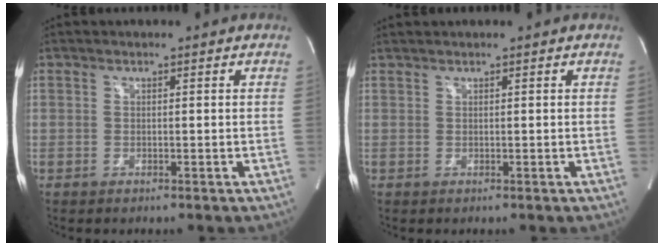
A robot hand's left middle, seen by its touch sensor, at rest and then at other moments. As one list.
[{"total": 0.9, "force": [0.9, -0.1, 0.3], "torque": [-0.010, 0.014, 0.024]}]